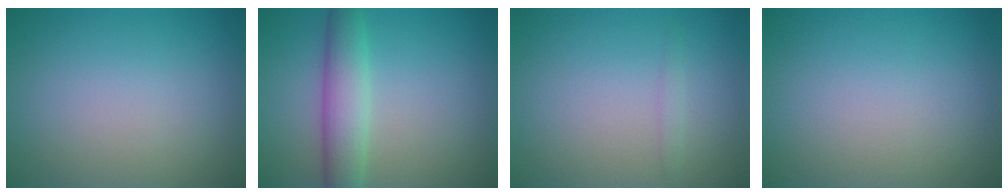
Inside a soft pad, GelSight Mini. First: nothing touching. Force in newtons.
{"total": 4.3, "press": 4.3, "slide": 0.0}
{"total": 0.8, "press": 0.8, "slide": 0.0}
{"total": 0.0}